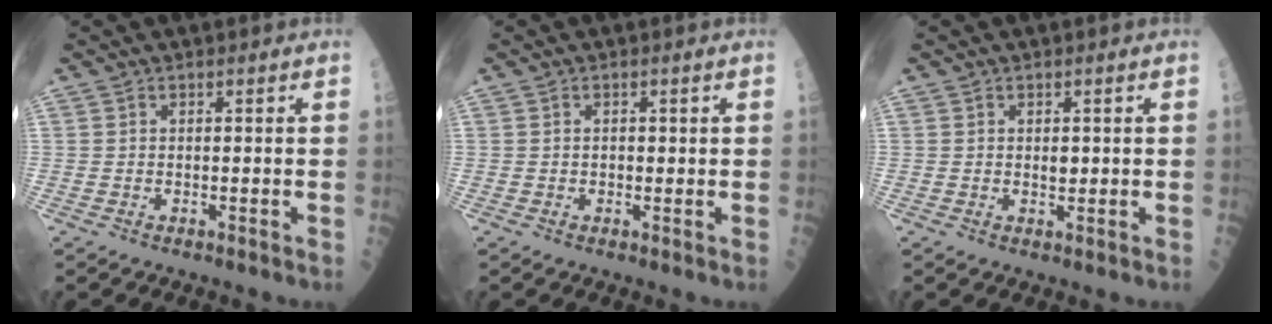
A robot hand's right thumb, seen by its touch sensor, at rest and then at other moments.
{"total": 0.9, "force": [0.2, 0.6, 0.6], "torque": [-0.004, 0.000, 0.003]}
{"total": 1.3, "force": [0.3, 0.8, 1.0], "torque": [-0.008, -0.002, 0.006]}